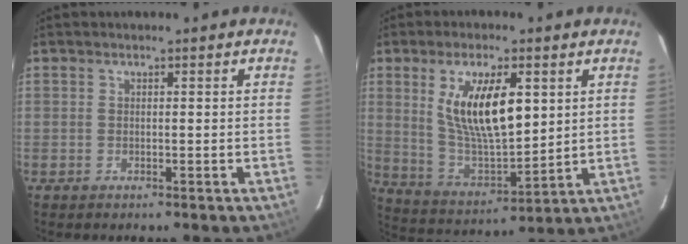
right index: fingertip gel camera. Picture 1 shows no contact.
{"total": 14.9, "force": [4.5, 5.7, 13.1], "torque": [-0.242, -0.004, 0.097]}